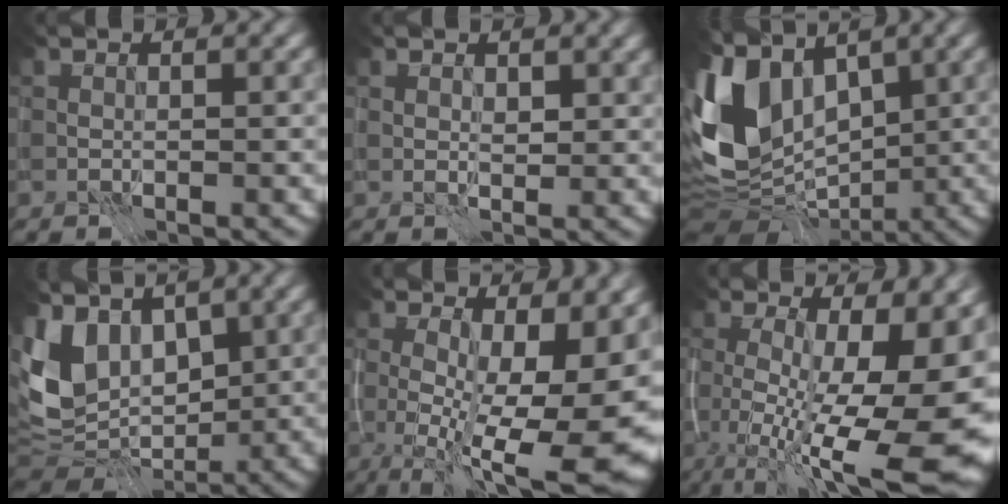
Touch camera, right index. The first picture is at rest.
{"total": 1.0, "force": [0.5, 0.7, 0.5], "torque": [-0.005, -0.004, 0.018]}
{"total": 10.6, "force": [1.5, 7.5, 7.3], "torque": [-0.167, -0.003, 0.023]}
{"total": 8.6, "force": [2.4, 6.0, 5.7], "torque": [-0.129, -0.006, 0.044]}
{"total": 15.5, "force": [-1.3, 5.2, 14.6], "torque": [-0.189, -0.018, 0.007]}
{"total": 16.6, "force": [-3.2, 5.3, 15.4], "torque": [-0.210, -0.020, -0.030]}